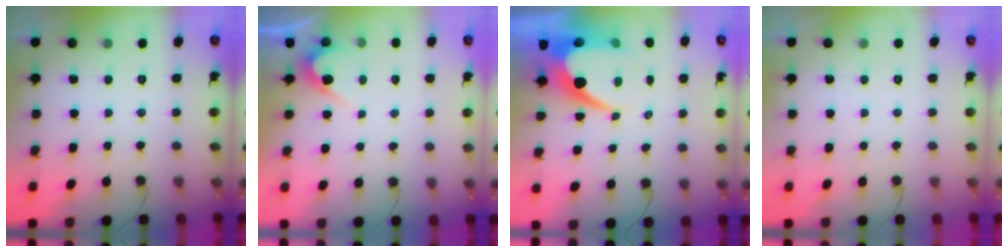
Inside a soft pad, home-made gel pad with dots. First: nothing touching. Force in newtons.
{"total": 3.0, "press": 3.0, "slide": 0.3}
{"total": 11.6, "press": 11.6, "slide": 0.7}
{"total": 0.0}